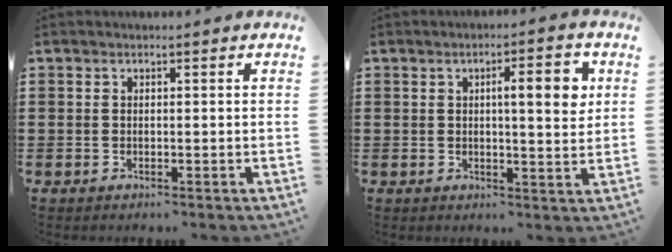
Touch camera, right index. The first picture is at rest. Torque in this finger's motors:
{"motor_torque": [0.44, -0.12, 0.22, 0.05]}